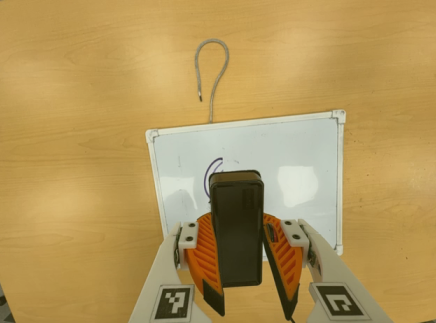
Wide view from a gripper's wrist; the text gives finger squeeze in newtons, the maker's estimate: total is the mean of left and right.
{"total": 9.7, "left": 10.1, "right": 9.3}